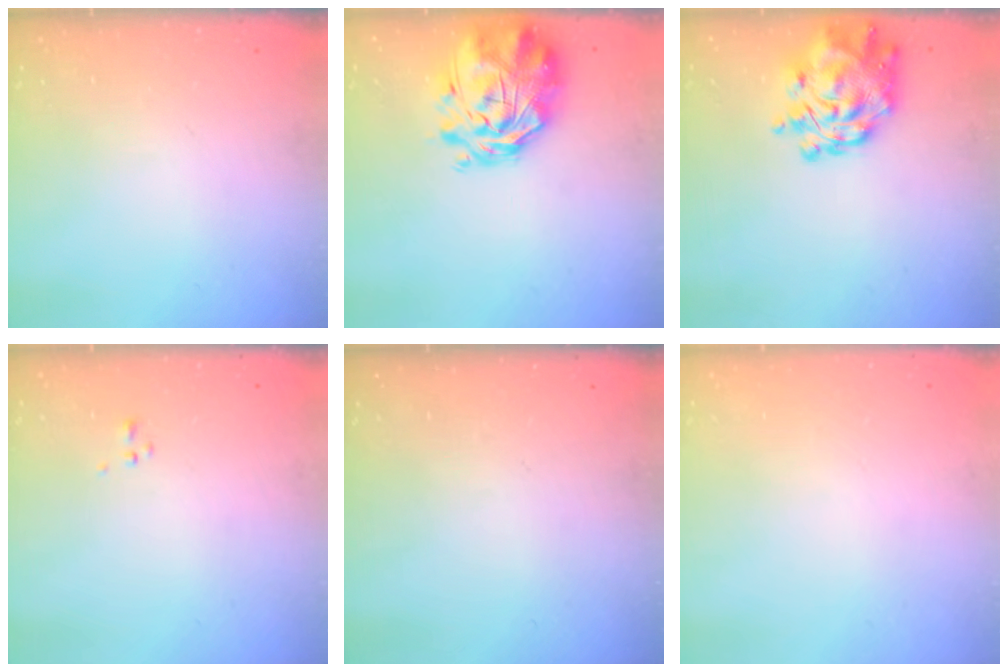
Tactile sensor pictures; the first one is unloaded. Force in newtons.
{"total": 3.3, "press": 3.0, "slide": 1.5}
{"total": 10.6, "press": 10.0, "slide": 3.5}
{"total": 0.0}
{"total": 0.0}
{"total": 1.8, "press": 1.8, "slide": 0.2}